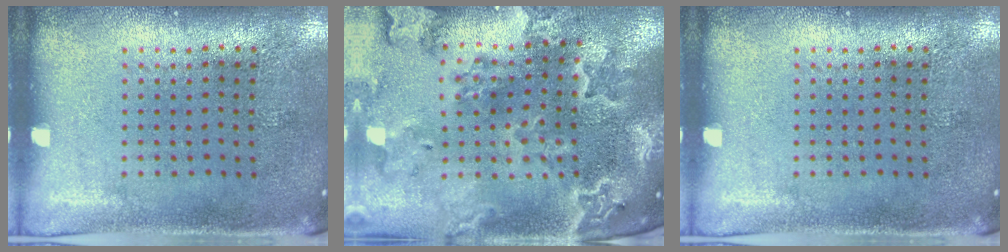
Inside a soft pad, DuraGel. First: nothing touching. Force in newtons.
{"total": 3.2, "press": 3.0, "slide": 1.3}
{"total": 0.0}